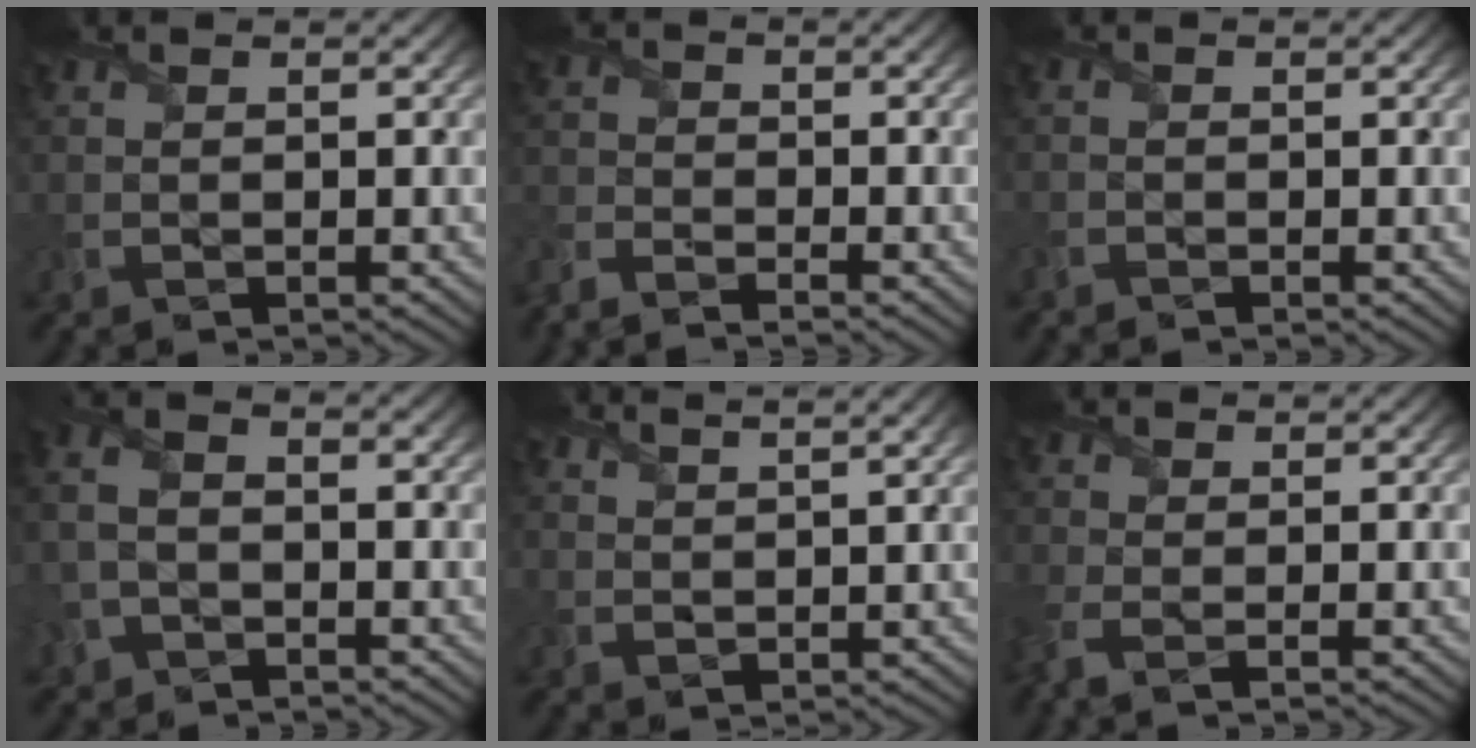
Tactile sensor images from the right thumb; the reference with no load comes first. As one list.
[{"total": 3.9, "force": [-3.7, 0.6, 1.2], "torque": [-0.036, -0.010, -0.087]}, {"total": 0.9, "force": [-0.9, 0.1, 0.1], "torque": [-0.005, -0.002, -0.019]}, {"total": 5.7, "force": [-1.1, 3.9, 4.1], "torque": [-0.112, 0.011, -0.017]}, {"total": 3.6, "force": [3.2, 0.1, 1.6], "torque": [-0.025, 0.002, 0.048]}, {"total": 3.3, "force": [-1.3, 1.4, 2.7], "torque": [-0.079, -0.003, -0.035]}]